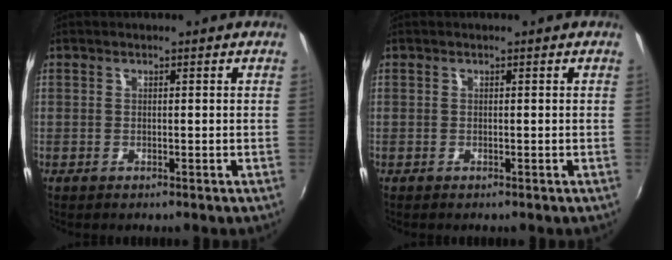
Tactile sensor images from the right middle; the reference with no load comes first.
{"total": 0.0}